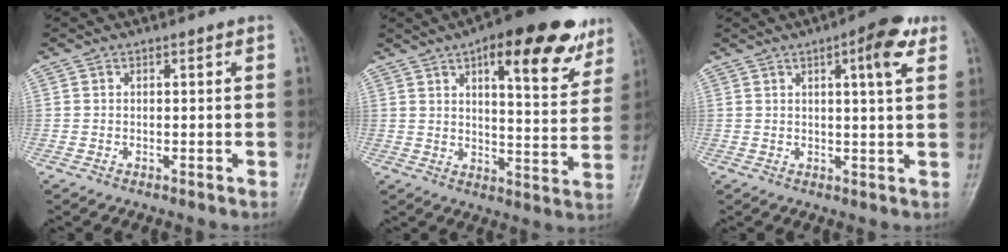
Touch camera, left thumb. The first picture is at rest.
{"total": 18.4, "force": [10.3, 6.5, 13.8], "torque": [-0.145, -0.034, 0.141]}
{"total": 7.1, "force": [3.4, 1.6, 6.1], "torque": [-0.078, -0.007, 0.041]}